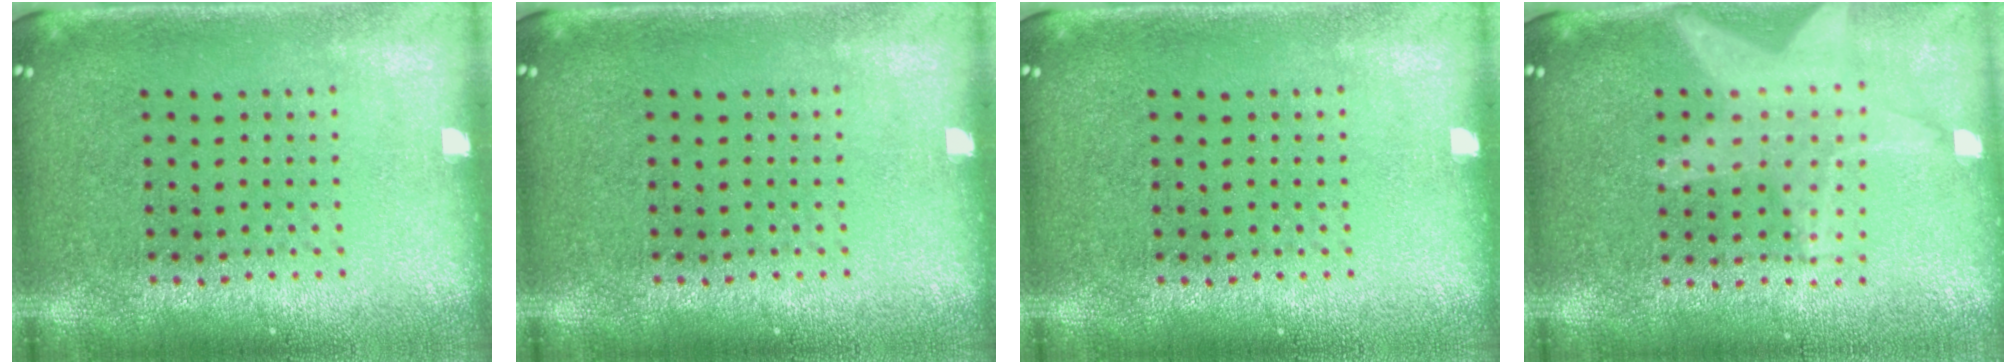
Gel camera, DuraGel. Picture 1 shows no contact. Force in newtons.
{"total": 0.0}
{"total": 0.0}
{"total": 1.3, "press": 1.2, "slide": 0.3}